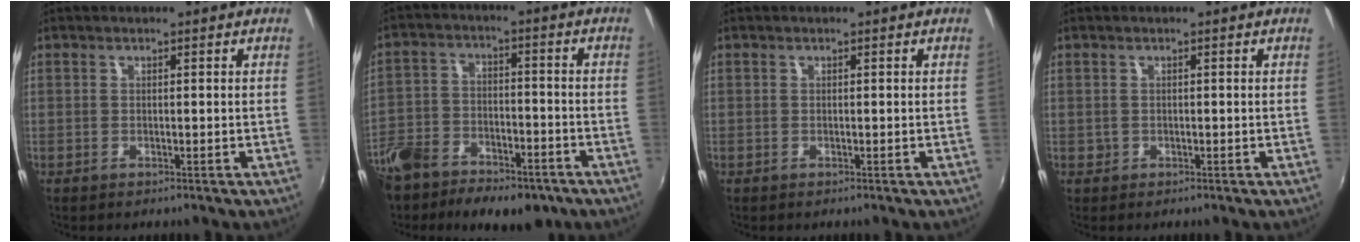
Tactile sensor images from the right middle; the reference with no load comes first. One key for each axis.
{"total": 18.6, "fx": -12.4, "fy": 9.8, "fz": 9.9, "tx": -0.231, "ty": -0.019, "tz": -0.198}
{"total": 0.0}
{"total": 0.8, "fx": -0.3, "fy": 0.8, "fz": 0.1, "tx": -0.001, "ty": -0.003, "tz": -0.003}